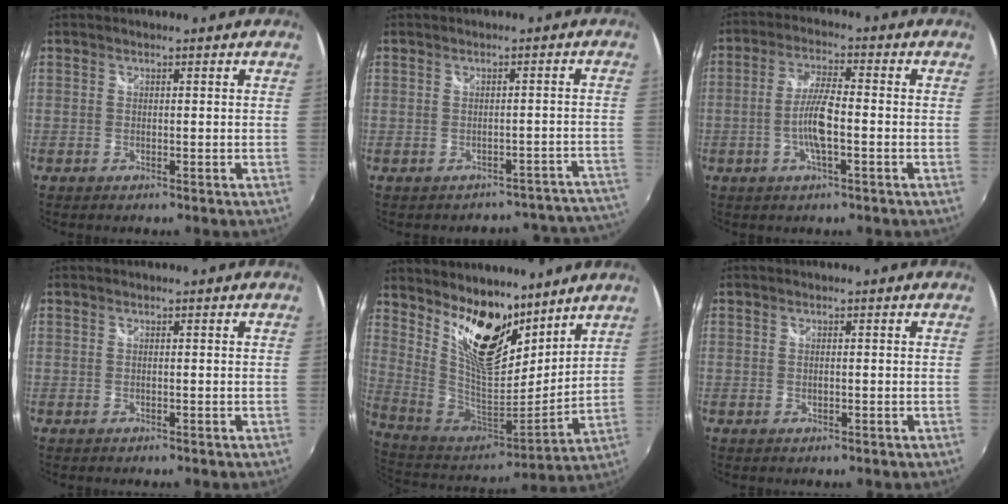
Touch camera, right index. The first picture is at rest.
{"total": 12.7, "force": [-12.0, 3.9, 0.6], "torque": [0.030, 0.050, -0.132]}
{"total": 6.7, "force": [-1.8, 1.3, 6.3], "torque": [-0.125, 0.001, -0.036]}
{"total": 0.0}
{"total": 17.9, "force": [11.3, 8.0, 11.4], "torque": [-0.217, -0.002, 0.214]}
{"total": 0.5, "force": [0.0, 0.3, 0.5], "torque": [-0.011, -0.002, -0.002]}